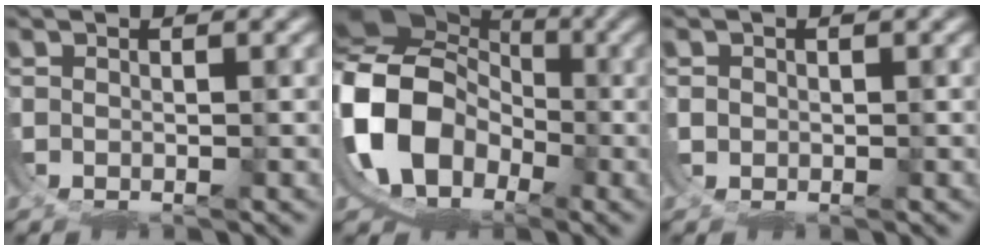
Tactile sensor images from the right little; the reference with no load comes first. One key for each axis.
{"total": 17.8, "fx": -0.6, "fy": 15.2, "fz": 9.3, "tx": -0.222, "ty": -0.042, "tz": -0.010}
{"total": 1.0, "fx": 0.0, "fy": 1.0, "fz": -0.1, "tx": -0.006, "ty": -0.004, "tz": 0.002}